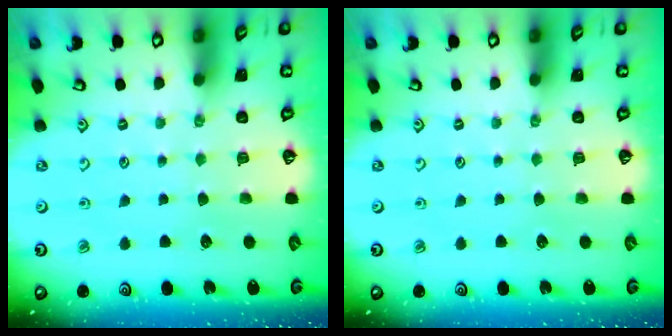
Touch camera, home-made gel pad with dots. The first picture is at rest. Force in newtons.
{"total": 0.0}